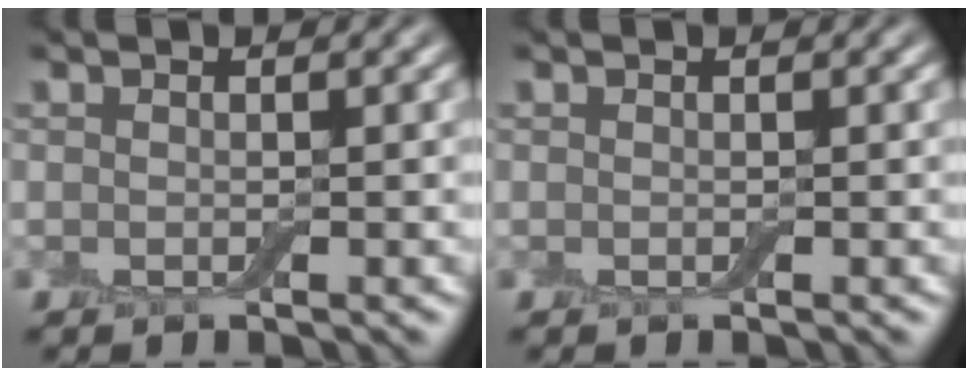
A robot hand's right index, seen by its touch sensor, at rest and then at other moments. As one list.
[{"total": 0.0}]